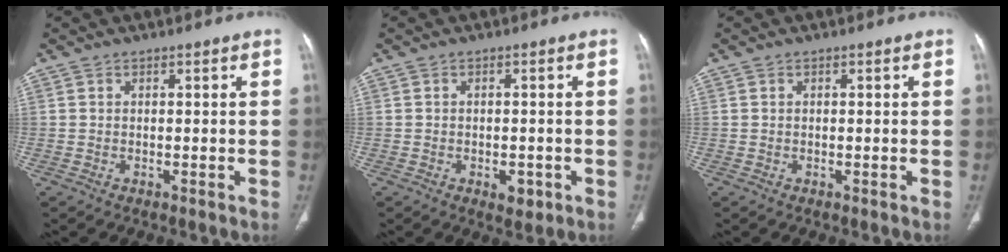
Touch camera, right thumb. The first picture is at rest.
{"total": 3.1, "force": [-1.2, 1.8, 2.3], "torque": [-0.022, 0.002, -0.009]}
{"total": 0.0}